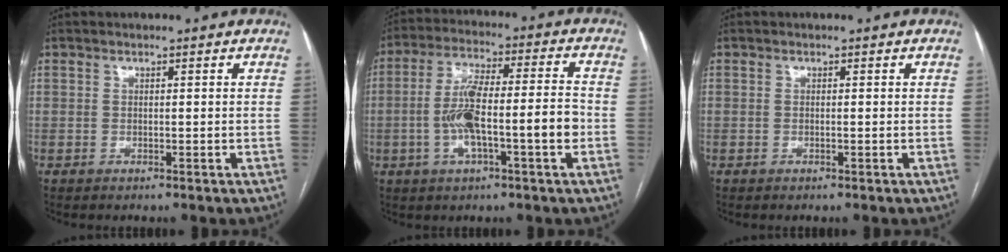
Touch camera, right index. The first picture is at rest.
{"total": 12.0, "force": [-2.6, 1.7, 11.5], "torque": [-0.214, 0.021, -0.046]}
{"total": 0.0}